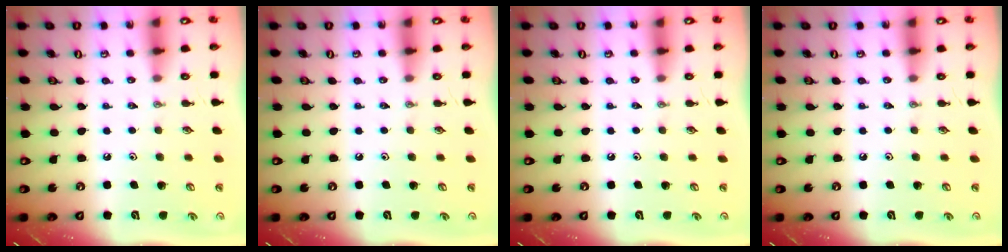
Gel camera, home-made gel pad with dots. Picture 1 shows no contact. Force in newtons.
{"total": 0.0}
{"total": 0.0}
{"total": 0.0}